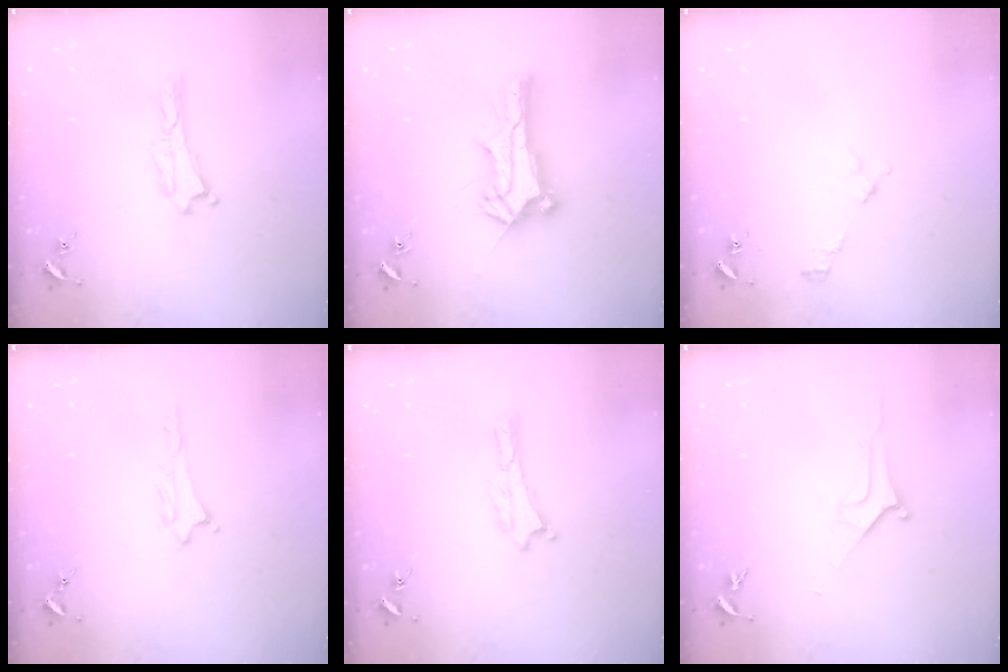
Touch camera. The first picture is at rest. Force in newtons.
{"total": 10.0, "press": 9.9, "slide": 1.0}
{"total": 2.2, "press": 2.2, "slide": 0.3}
{"total": 1.2, "press": 1.2, "slide": 0.1}
{"total": 0.0}
{"total": 1.8, "press": 1.7, "slide": 0.2}